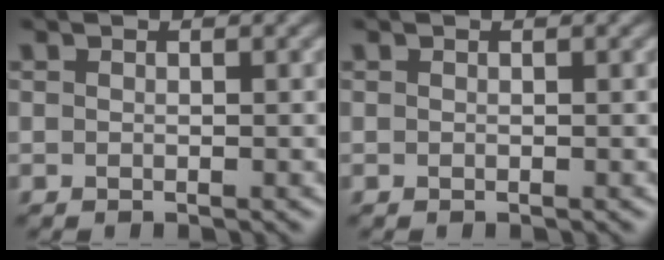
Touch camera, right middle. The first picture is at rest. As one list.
[{"total": 0.0}]